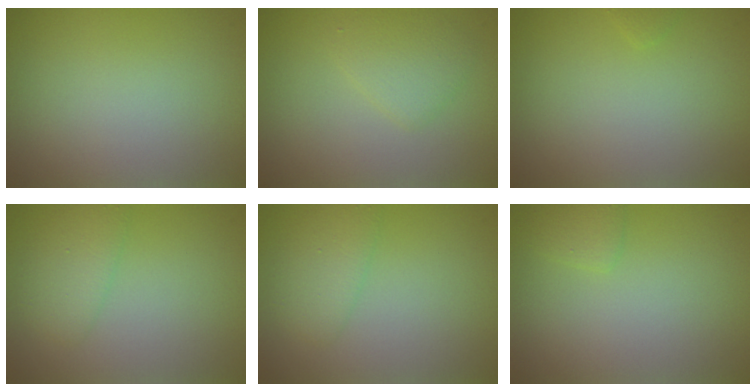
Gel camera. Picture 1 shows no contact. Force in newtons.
{"total": 2.0, "press": 2.0, "slide": 0.1}
{"total": 0.5, "press": 0.5, "slide": 0.0}
{"total": 2.1, "press": 2.1, "slide": 0.1}
{"total": 2.1, "press": 2.1, "slide": 0.1}
{"total": 1.2, "press": 1.2, "slide": 0.1}